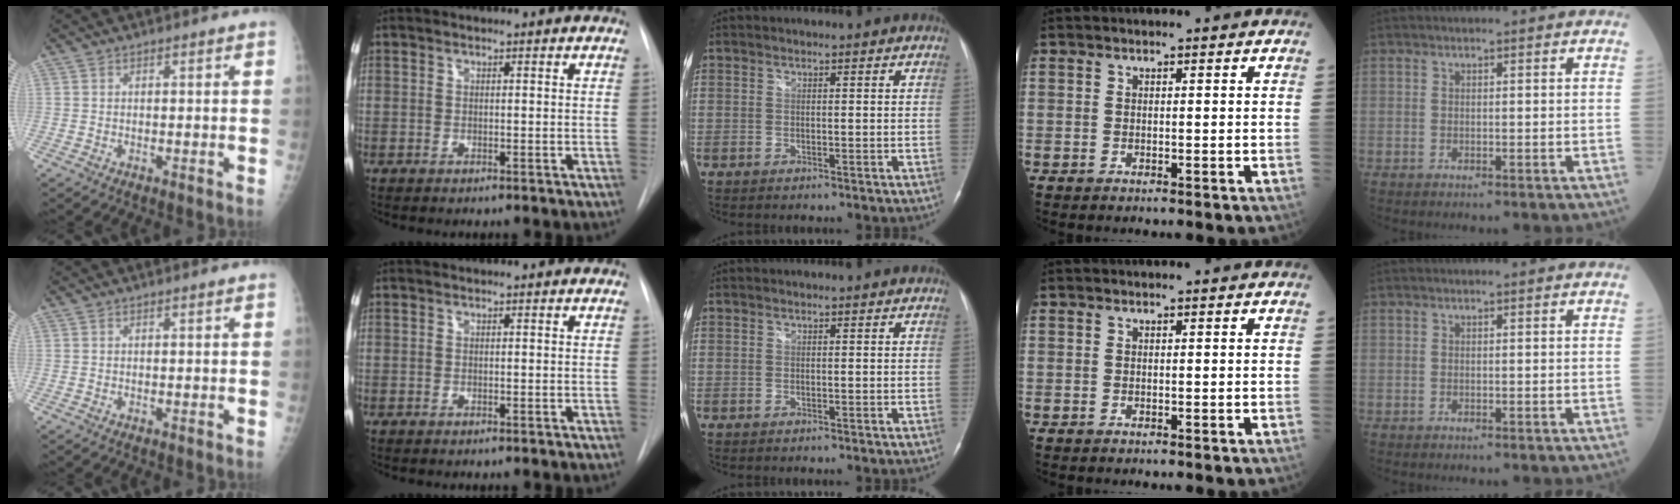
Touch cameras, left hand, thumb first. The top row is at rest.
{}